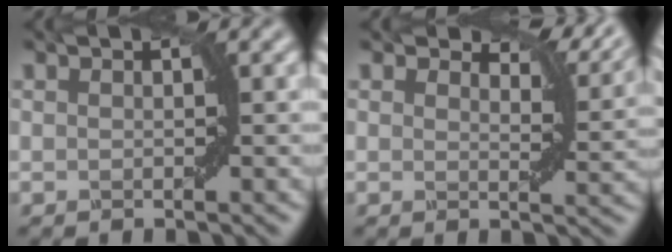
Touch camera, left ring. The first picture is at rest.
{"total": 4.8, "force": [3.8, 1.6, 2.4], "torque": [-0.035, 0.005, 0.056]}